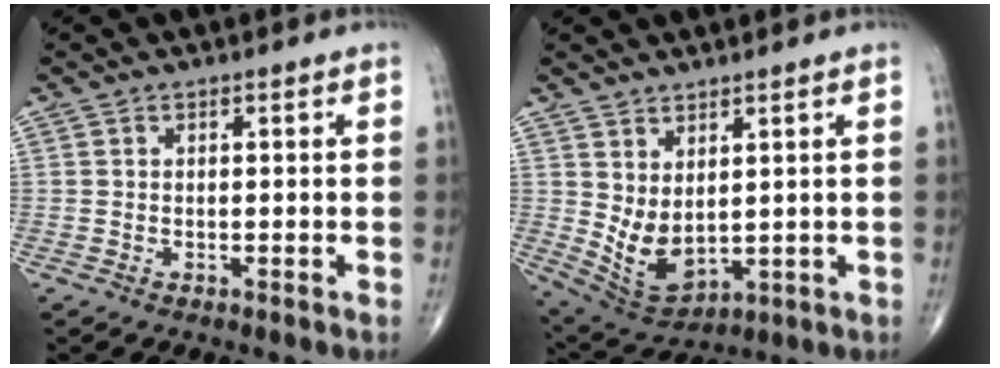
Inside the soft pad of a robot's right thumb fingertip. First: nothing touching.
{"total": 8.2, "force": [1.6, 4.5, 6.6], "torque": [-0.112, -0.025, 0.054]}